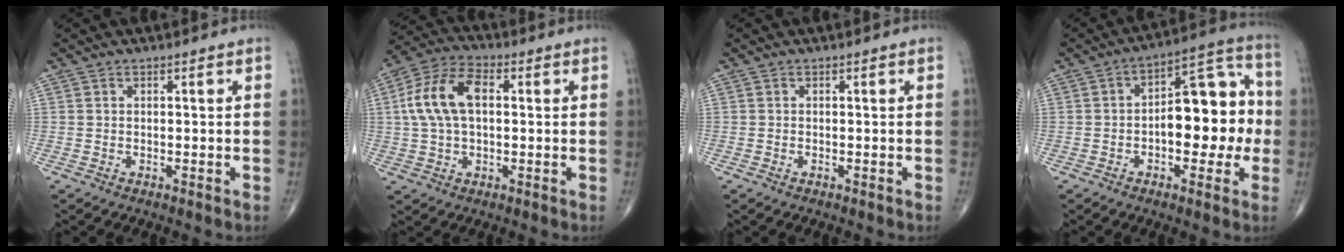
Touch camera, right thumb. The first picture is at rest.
{"total": 11.4, "force": [1.5, 6.5, 9.3], "torque": [-0.186, 0.027, 0.024]}
{"total": 0.0}
{"total": 15.3, "force": [-1.4, 7.8, 13.1], "torque": [-0.143, 0.041, -0.026]}